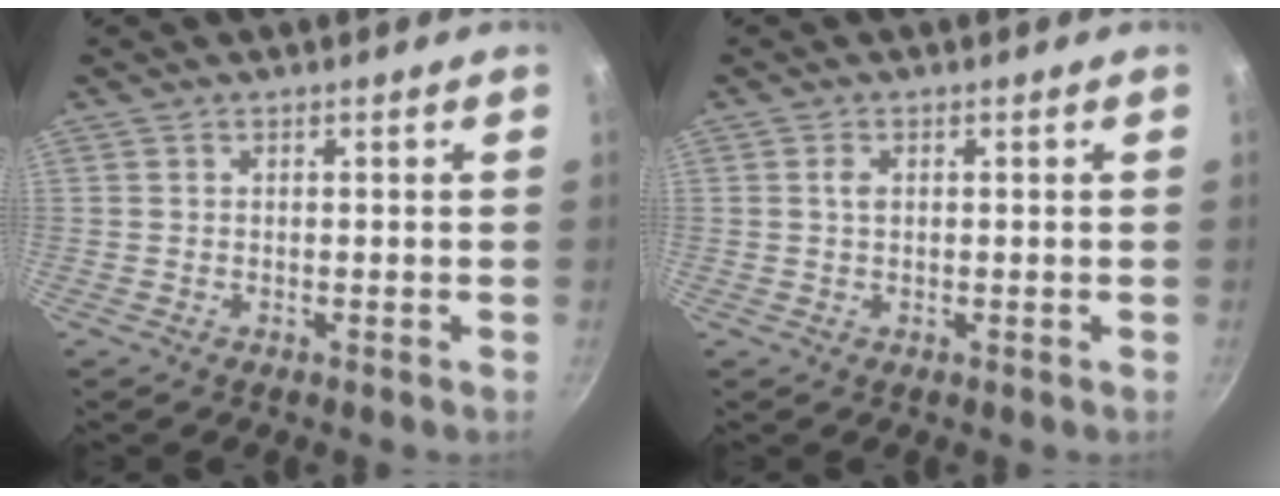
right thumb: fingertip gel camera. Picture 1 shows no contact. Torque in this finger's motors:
{"motor_torque": [0.28, 0.55, 0.24, 0.28, 0.03]}